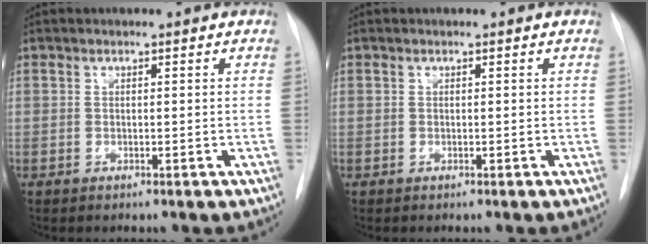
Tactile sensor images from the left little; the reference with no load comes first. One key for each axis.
{"total": 0.0}